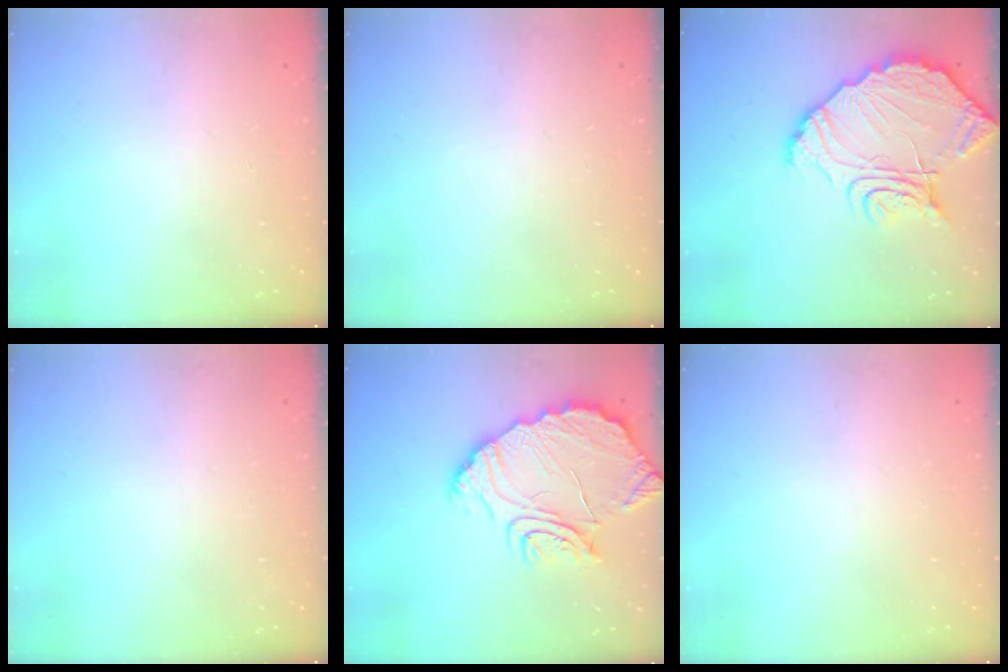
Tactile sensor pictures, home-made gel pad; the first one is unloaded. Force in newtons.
{"total": 0.0}
{"total": 16.0, "press": 16.0, "slide": 1.3}
{"total": 0.0}
{"total": 16.6, "press": 16.5, "slide": 1.4}
{"total": 0.0}